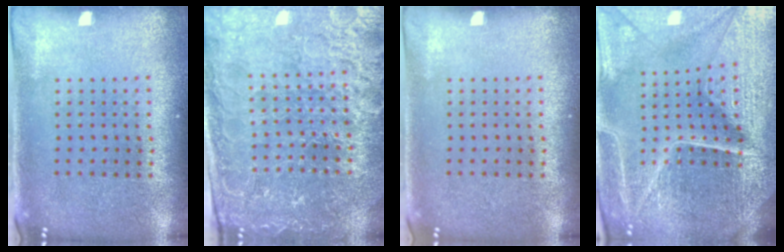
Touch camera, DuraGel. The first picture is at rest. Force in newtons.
{"total": 4.3, "press": 4.2, "slide": 1.1}
{"total": 0.0}
{"total": 6.1, "press": 5.4, "slide": 2.7}